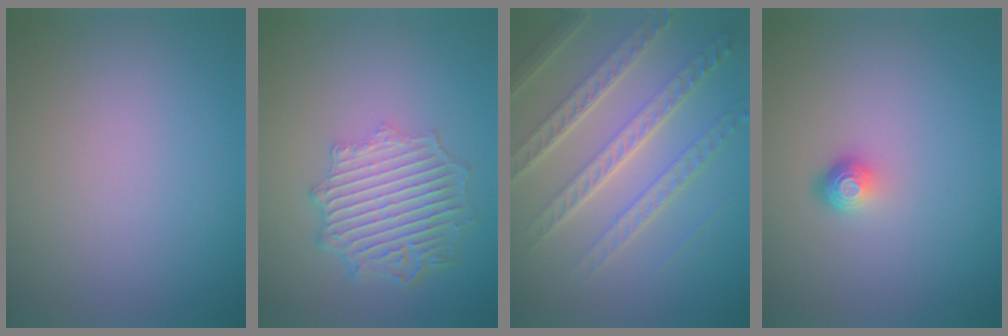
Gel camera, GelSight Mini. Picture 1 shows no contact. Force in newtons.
{"total": 6.1, "press": 4.6, "slide": 4.0}
{"total": 7.4, "press": 5.3, "slide": 5.2}
{"total": 1.8, "press": 1.2, "slide": 1.3}